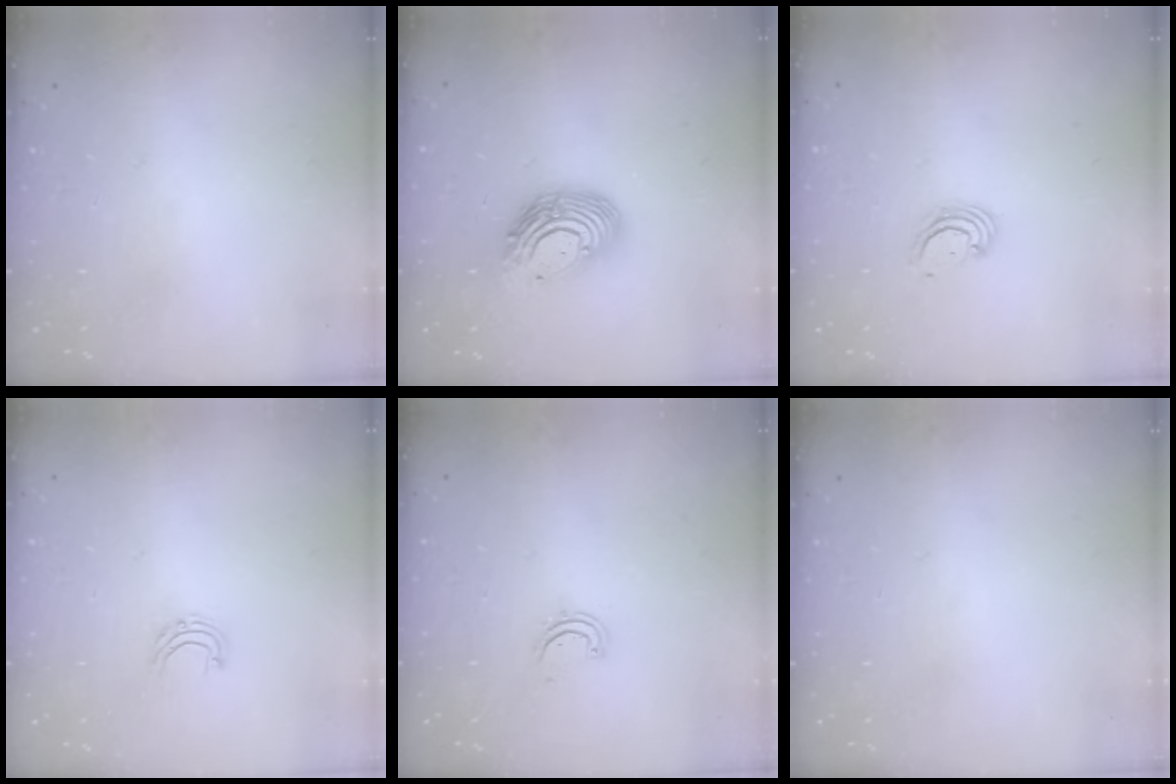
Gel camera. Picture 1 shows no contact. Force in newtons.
{"total": 13.2, "press": 13.2, "slide": 0.8}
{"total": 2.3, "press": 2.3, "slide": 0.1}
{"total": 6.5, "press": 6.5, "slide": 0.4}
{"total": 2.5, "press": 2.5, "slide": 0.3}
{"total": 0.0}